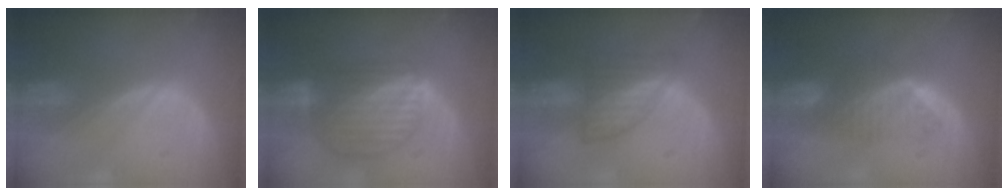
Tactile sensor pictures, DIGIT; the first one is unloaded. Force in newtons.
{"total": 8.7, "press": 7.6, "slide": 4.2}
{"total": 5.8, "press": 5.7, "slide": 0.8}
{"total": 6.5, "press": 5.5, "slide": 3.4}